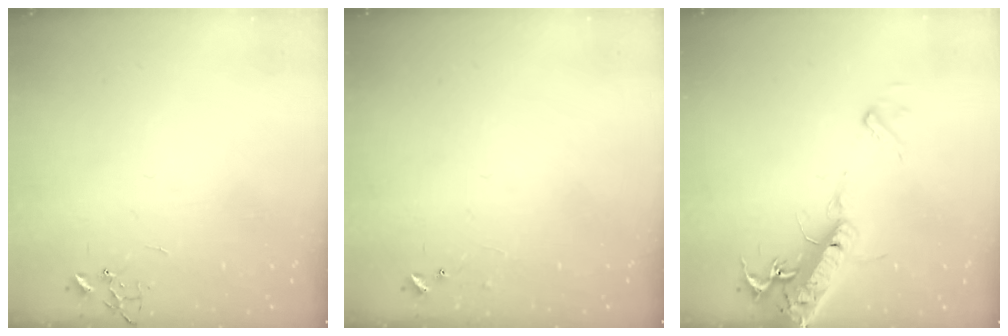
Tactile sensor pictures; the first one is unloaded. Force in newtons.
{"total": 6.4, "press": 6.3, "slide": 0.5}
{"total": 18.9, "press": 18.5, "slide": 3.9}